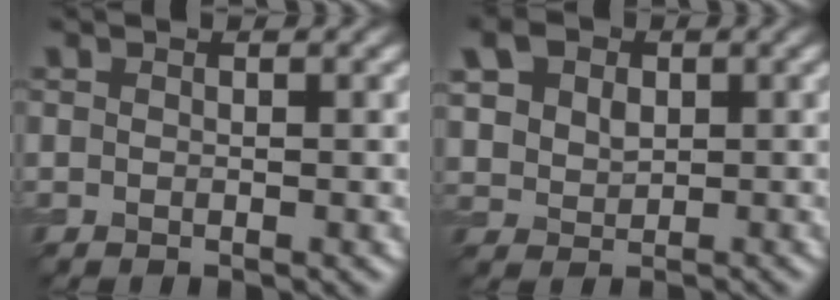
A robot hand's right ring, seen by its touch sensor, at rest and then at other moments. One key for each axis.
{"total": 4.6, "fx": 1.9, "fy": 3.3, "fz": 2.5, "tx": -0.060, "ty": 0.012, "tz": 0.034}